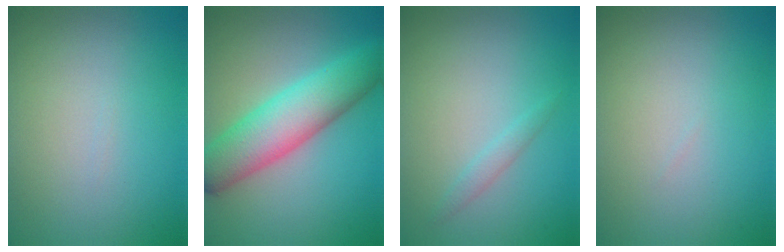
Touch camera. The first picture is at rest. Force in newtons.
{"total": 7.3, "press": 7.3, "slide": 0.3}
{"total": 1.0, "press": 1.0, "slide": 0.1}
{"total": 0.0}